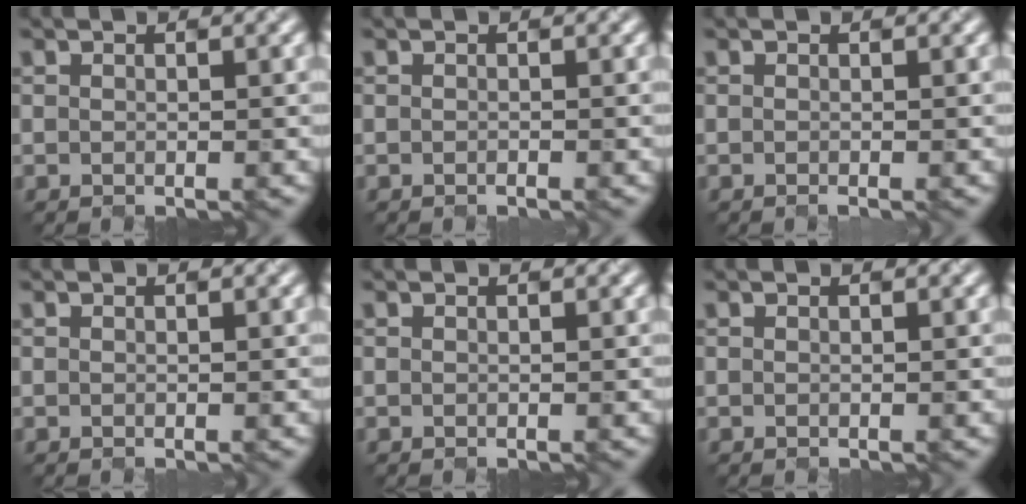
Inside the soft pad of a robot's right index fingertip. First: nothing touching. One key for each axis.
{"total": 0.5, "fx": -0.1, "fy": 0.3, "fz": 0.4, "tx": -0.004, "ty": 0.008, "tz": 0.000}
{"total": 0.0}
{"total": 0.0}
{"total": 0.0}
{"total": 0.0}